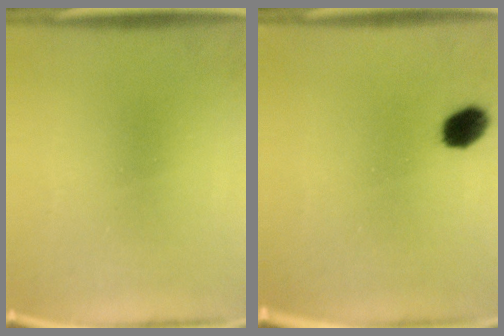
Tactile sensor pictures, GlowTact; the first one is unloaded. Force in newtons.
{"total": 5.3}